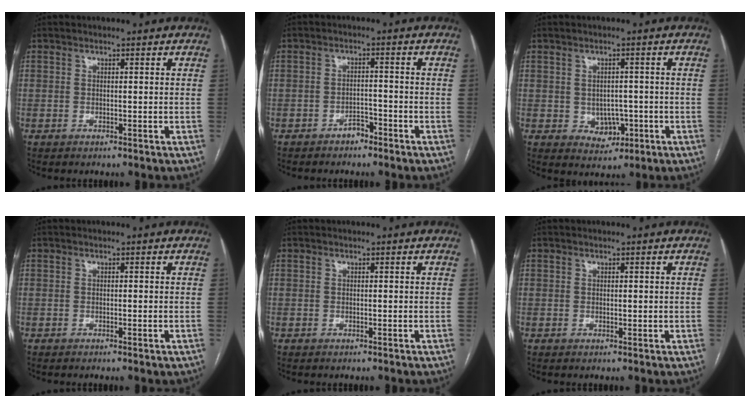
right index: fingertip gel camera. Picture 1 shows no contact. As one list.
[{"total": 2.4, "force": [-1.9, 1.1, 1.0], "torque": [-0.015, 0.005, -0.029]}, {"total": 4.1, "force": [-0.8, 3.2, 2.5], "torque": [-0.027, 0.003, -0.001]}, {"total": 0.5, "force": [-0.3, 0.0, 0.4], "torque": [-0.009, -0.001, -0.002]}, {"total": 0.0}, {"total": 0.7, "force": [0.2, 0.4, 0.5], "torque": [-0.009, -0.002, 0.006]}]